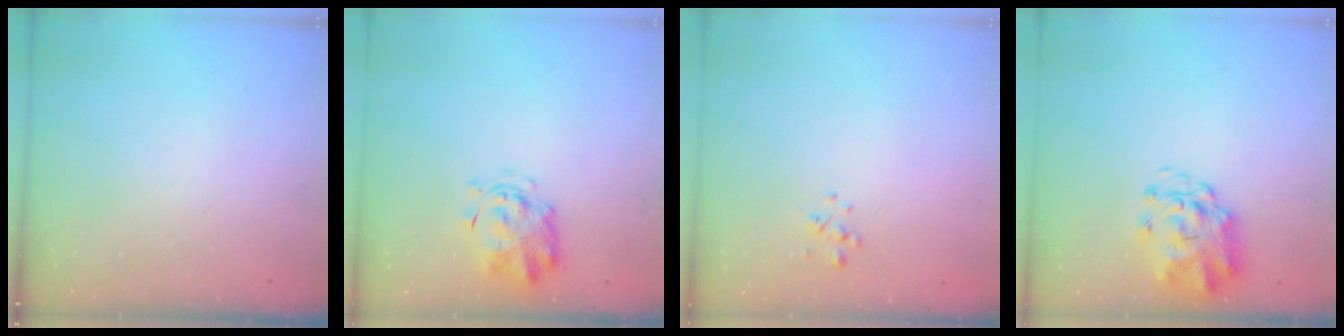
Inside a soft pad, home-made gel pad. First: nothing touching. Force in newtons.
{"total": 2.9, "press": 2.9, "slide": 0.6}
{"total": 0.8, "press": 0.6, "slide": 0.4}
{"total": 3.9, "press": 3.6, "slide": 1.5}